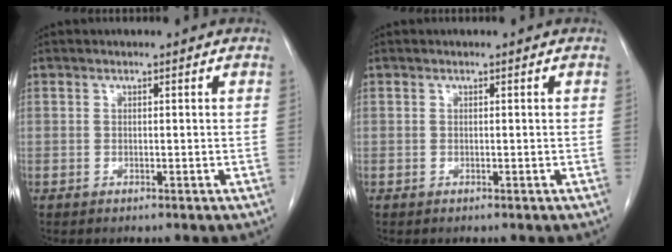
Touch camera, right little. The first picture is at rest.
{"total": 0.0}